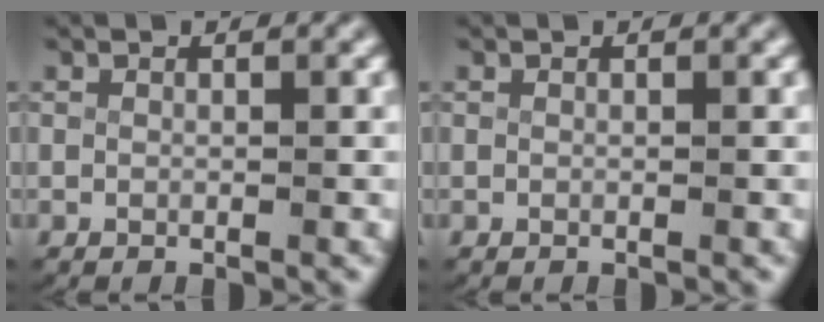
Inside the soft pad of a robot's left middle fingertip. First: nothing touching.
{"total": 0.0}